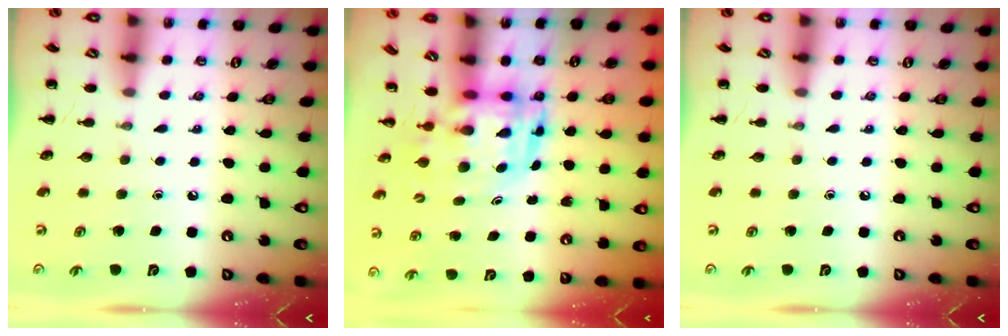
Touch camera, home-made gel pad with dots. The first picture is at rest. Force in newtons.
{"total": 3.9, "press": 3.8, "slide": 0.8}
{"total": 0.0}